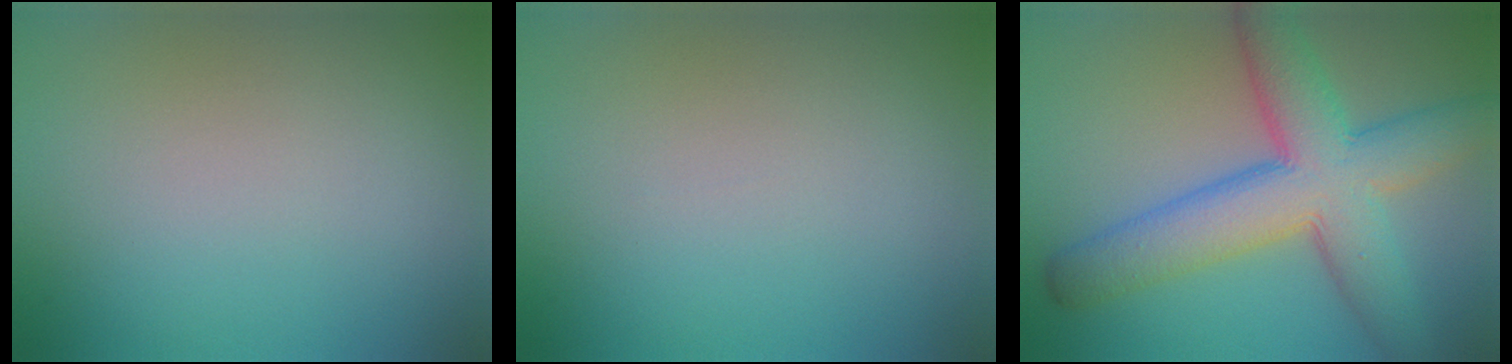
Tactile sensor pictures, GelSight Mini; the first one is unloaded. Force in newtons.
{"total": 0.0}
{"total": 9.6, "press": 9.5, "slide": 0.3}